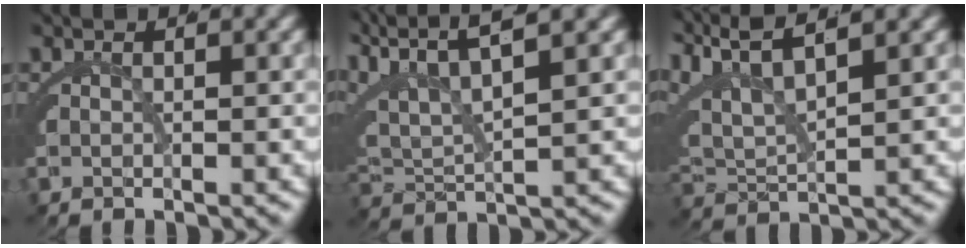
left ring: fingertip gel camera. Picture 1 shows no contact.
{"total": 7.0, "force": [2.5, 4.5, 4.8], "torque": [-0.115, -0.004, 0.044]}
{"total": 6.6, "force": [2.9, 4.1, 4.3], "torque": [-0.118, -0.006, 0.052]}